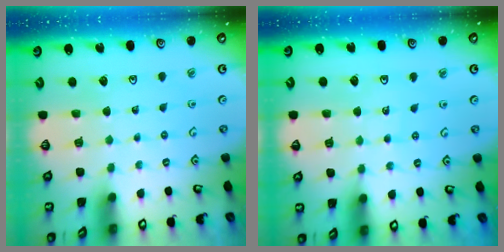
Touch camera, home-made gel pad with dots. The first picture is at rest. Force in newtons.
{"total": 2.9, "press": 2.1, "slide": 2.1}